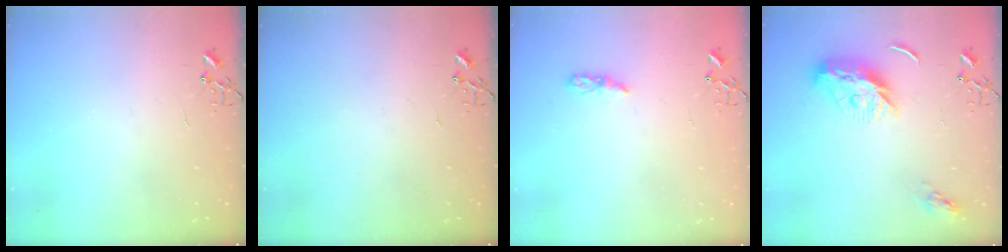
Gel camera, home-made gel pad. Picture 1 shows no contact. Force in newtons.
{"total": 0.0}
{"total": 5.0, "press": 4.9, "slide": 0.5}
{"total": 12.7, "press": 12.7, "slide": 0.3}